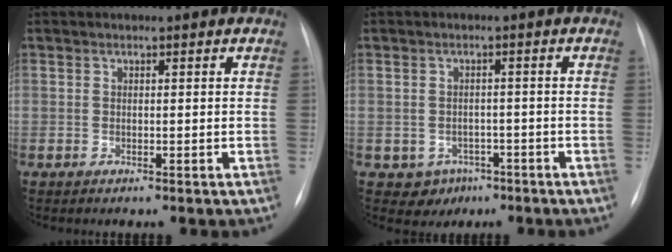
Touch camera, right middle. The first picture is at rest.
{"total": 3.8, "force": [-1.9, 3.2, 0.7], "torque": [-0.005, 0.010, -0.016]}